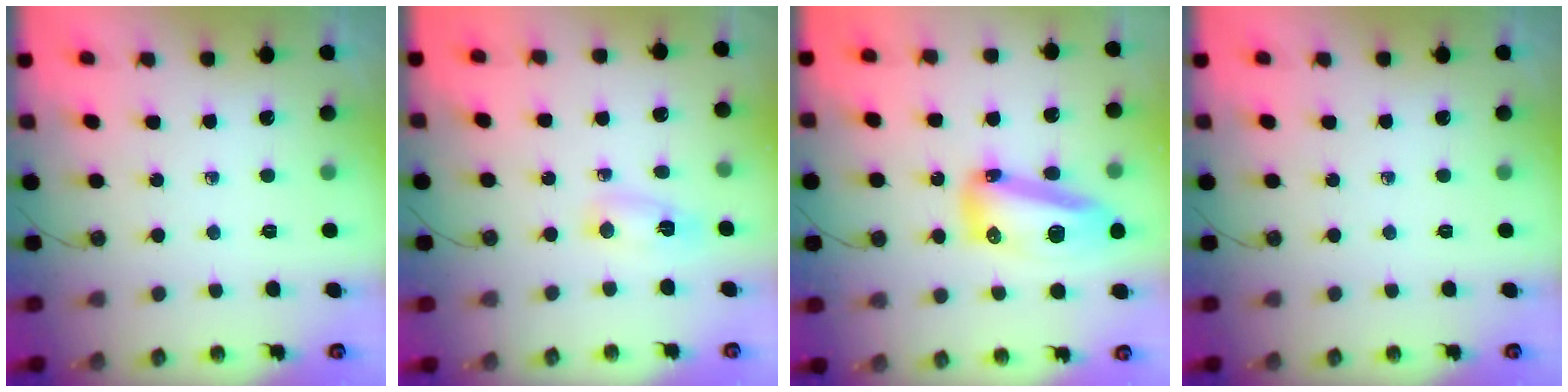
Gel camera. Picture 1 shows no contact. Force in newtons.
{"total": 3.5, "press": 3.2, "slide": 1.5}
{"total": 14.5, "press": 14.4, "slide": 2.1}
{"total": 0.0}